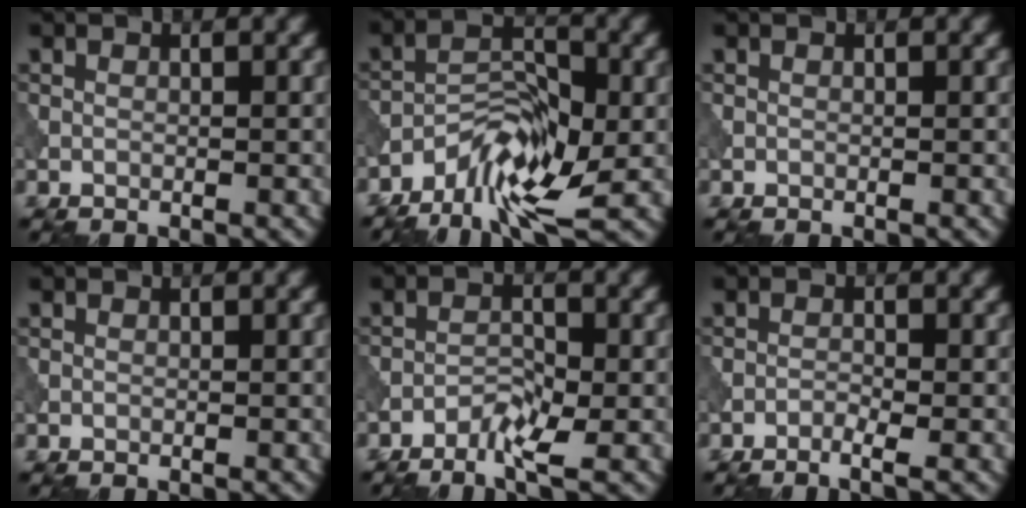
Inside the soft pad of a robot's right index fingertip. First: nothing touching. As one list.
[{"total": 7.1, "force": [-4.5, 2.5, 4.9], "torque": [-0.072, 0.003, -0.085]}, {"total": 0.0}, {"total": 0.0}, {"total": 2.6, "force": [-1.7, 0.6, 1.9], "torque": [-0.034, 0.005, -0.035]}, {"total": 1.2, "force": [-0.8, 0.1, 0.9], "torque": [-0.016, 0.000, -0.019]}]